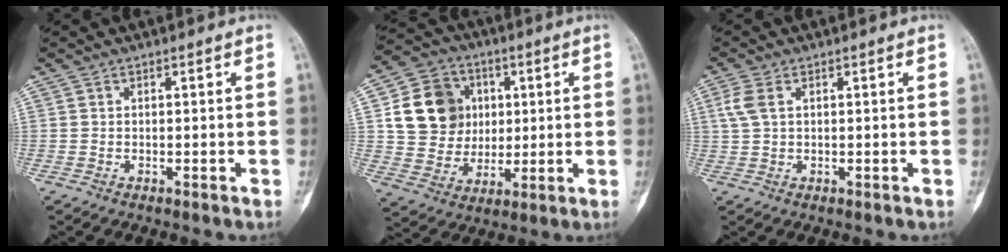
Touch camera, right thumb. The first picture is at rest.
{"total": 14.9, "force": [3.3, 12.8, 6.9], "torque": [-0.086, -0.001, 0.065]}
{"total": 3.6, "force": [1.1, 2.1, 2.7], "torque": [-0.078, 0.010, 0.025]}